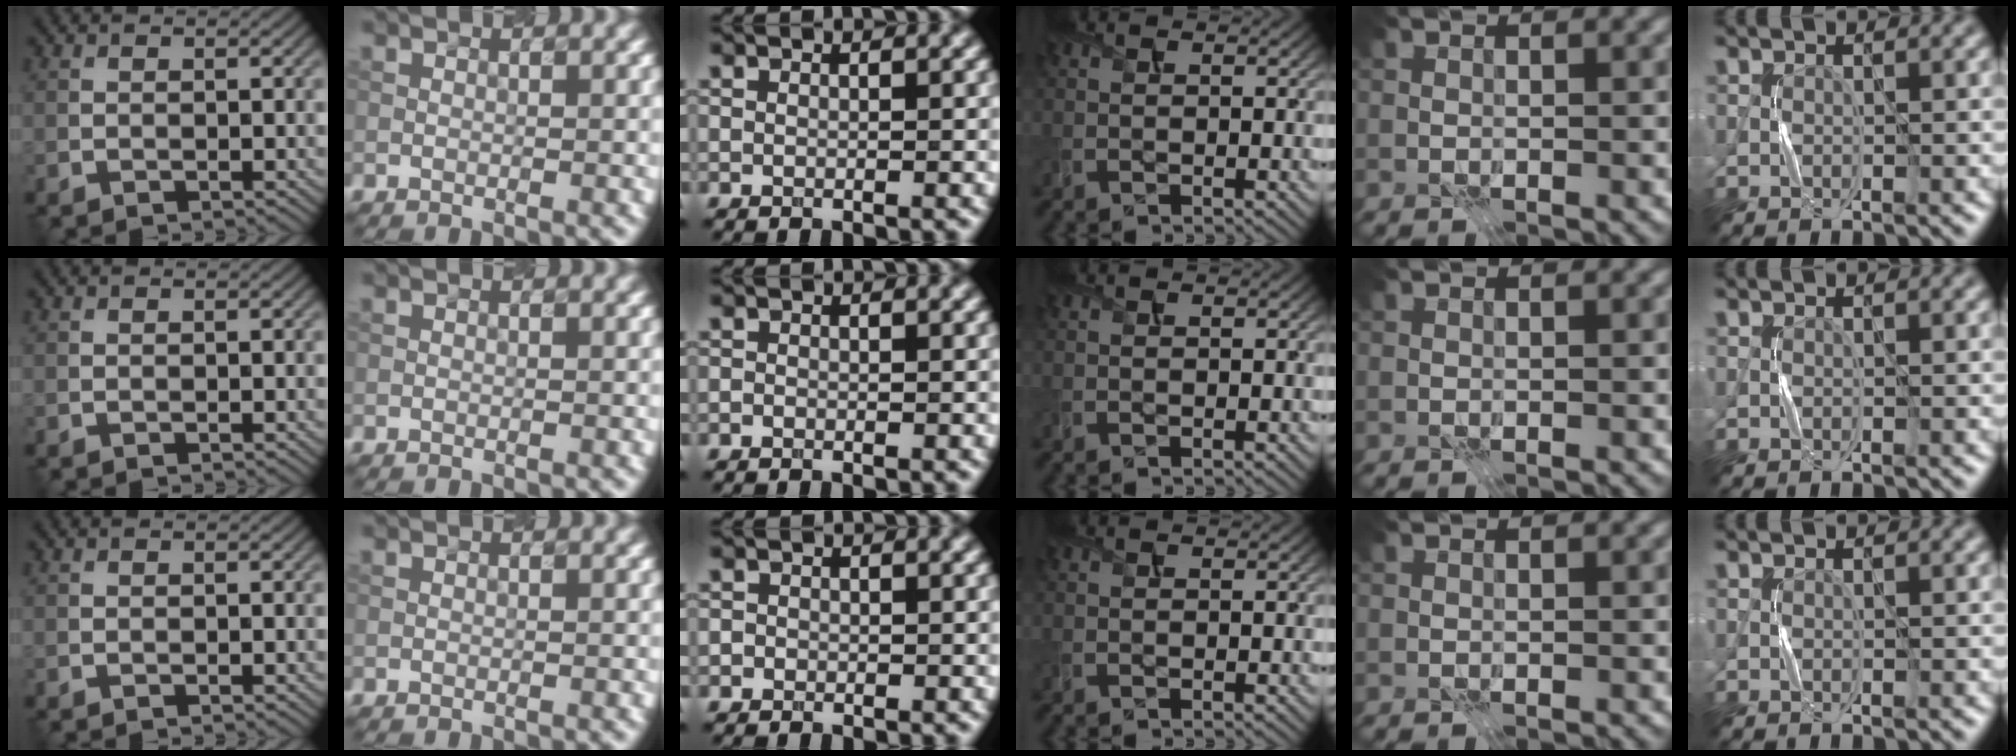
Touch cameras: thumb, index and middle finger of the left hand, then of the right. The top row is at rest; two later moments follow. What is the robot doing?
{"motion": "press", "object": "gel pad"}